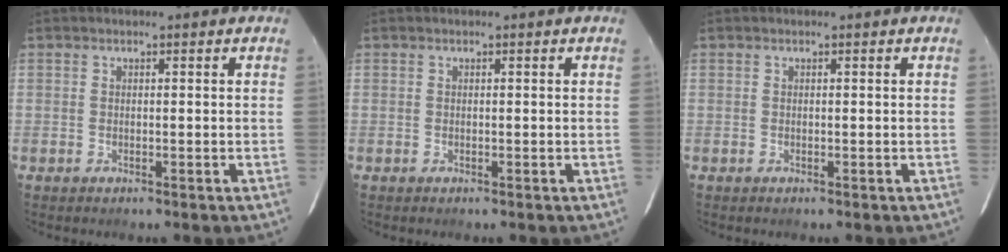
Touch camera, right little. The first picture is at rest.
{"total": 0.0}
{"total": 0.0}